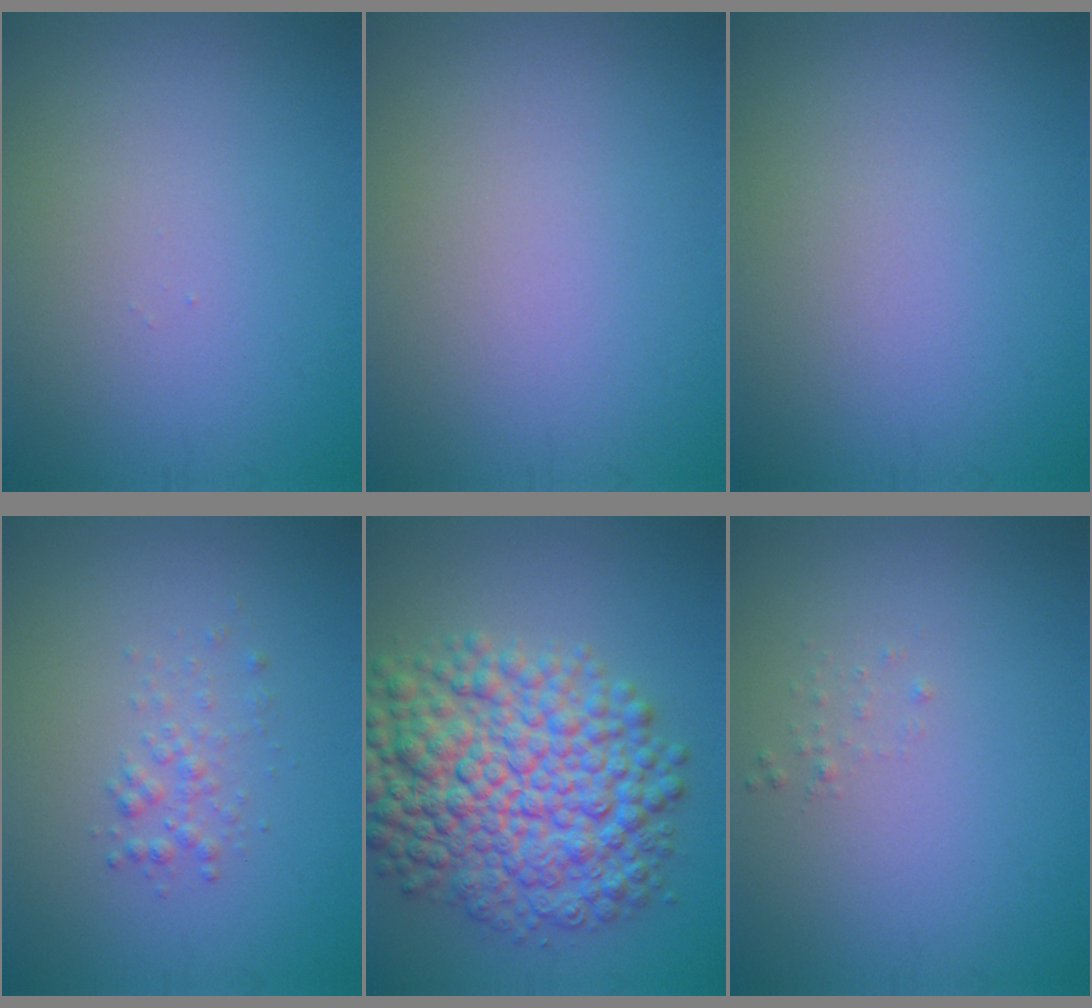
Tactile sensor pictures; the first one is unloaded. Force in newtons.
{"total": 0.0}
{"total": 0.0}
{"total": 1.4, "press": 1.4, "slide": 0.1}
{"total": 10.8, "press": 10.8, "slide": 0.1}
{"total": 0.5, "press": 0.5, "slide": 0.1}